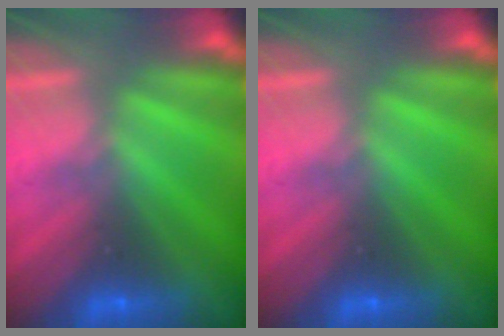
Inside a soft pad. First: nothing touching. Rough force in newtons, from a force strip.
{"total": 0.0}